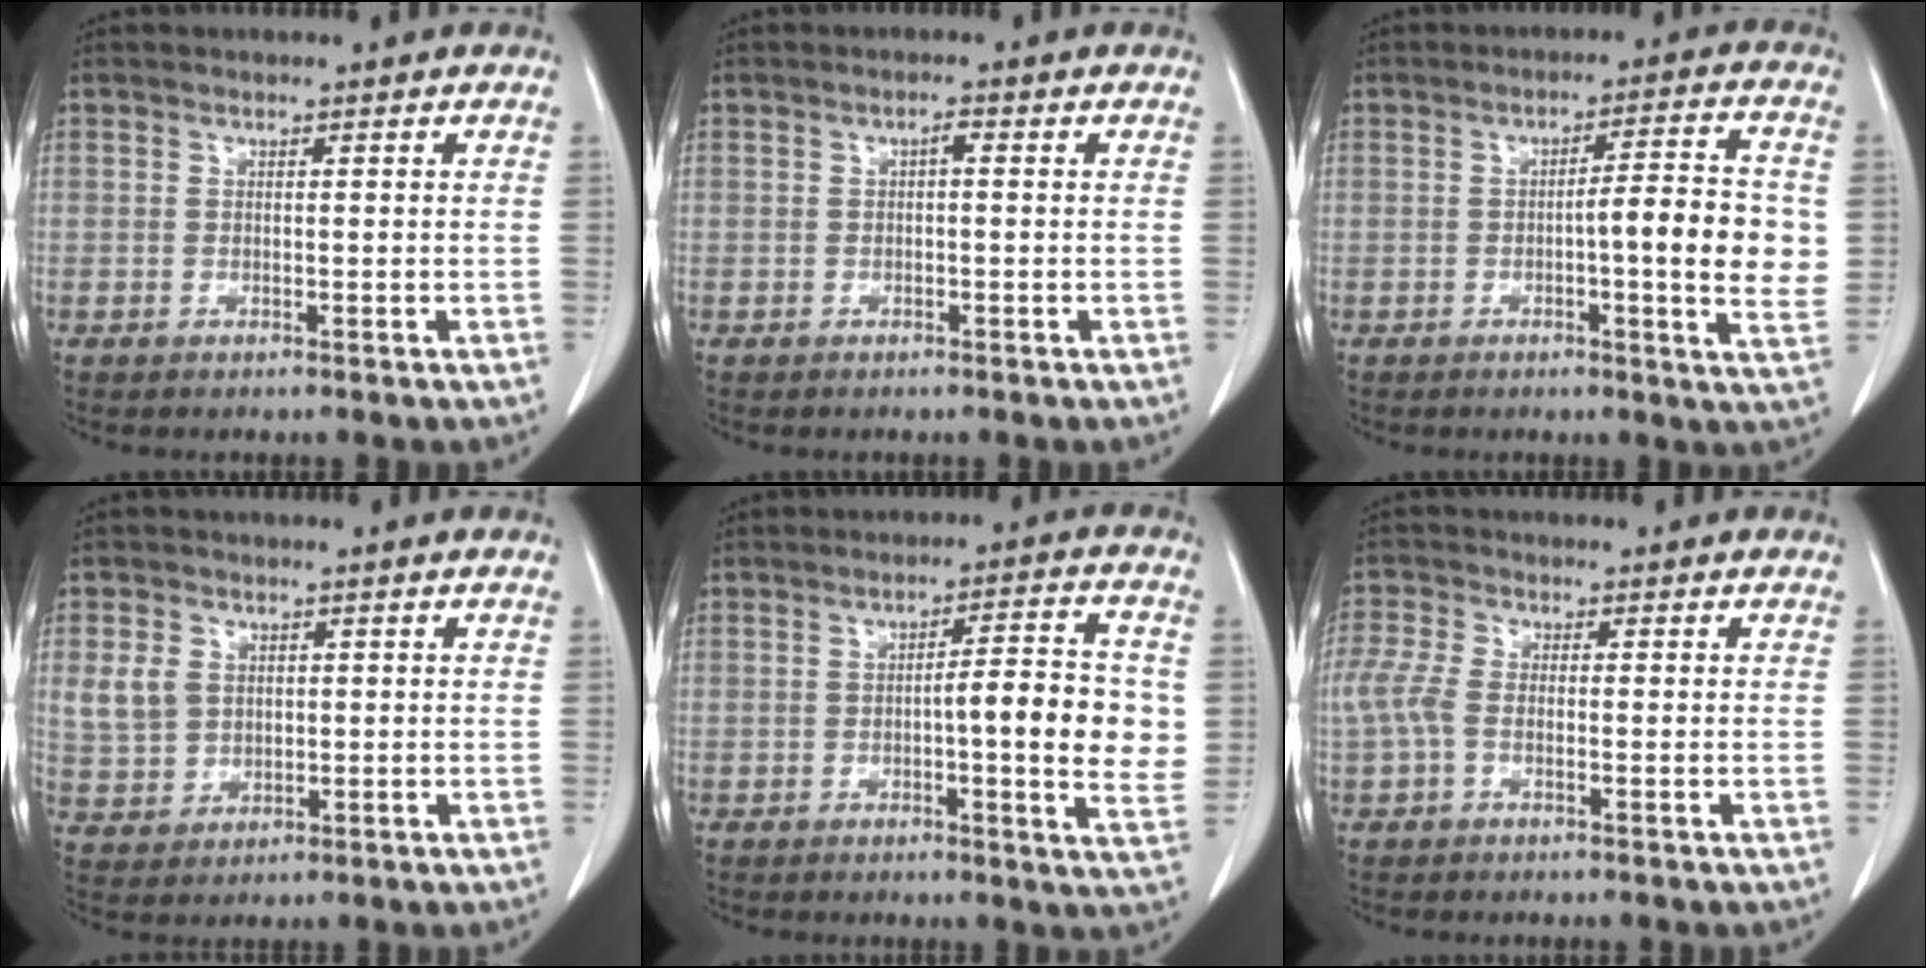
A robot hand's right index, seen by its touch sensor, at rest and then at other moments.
{"total": 1.1, "force": [0.1, 0.3, 1.0], "torque": [-0.017, 0.004, 0.001]}
{"total": 10.1, "force": [-0.6, 1.0, 10.0], "torque": [-0.127, 0.007, -0.011]}
{"total": 5.3, "force": [1.3, 4.4, 2.7], "torque": [-0.060, 0.011, 0.035]}
{"total": 10.1, "force": [-0.4, 1.5, 10.0], "torque": [-0.125, 0.010, -0.007]}
{"total": 3.8, "force": [-0.9, 1.9, 3.2], "torque": [-0.093, 0.012, -0.022]}